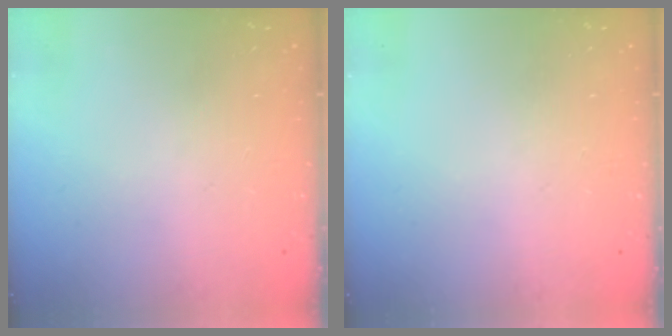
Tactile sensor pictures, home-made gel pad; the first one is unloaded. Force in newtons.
{"total": 0.0}